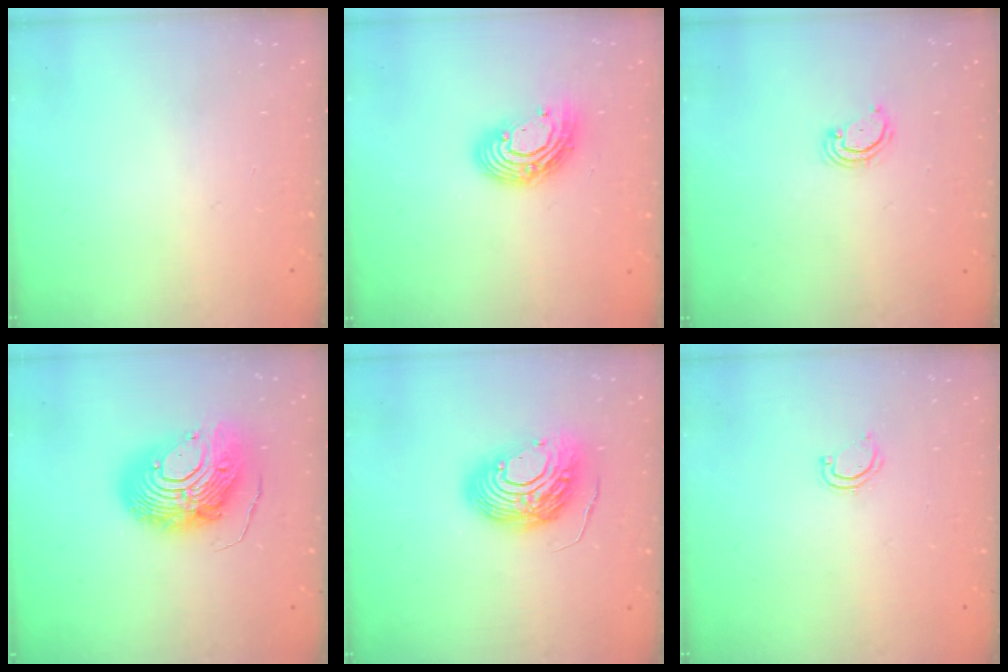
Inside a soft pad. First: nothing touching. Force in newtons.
{"total": 11.9, "press": 11.9, "slide": 1.0}
{"total": 2.9, "press": 2.8, "slide": 0.4}
{"total": 16.1, "press": 16.0, "slide": 1.4}
{"total": 13.0, "press": 13.0, "slide": 1.1}
{"total": 4.3, "press": 4.3, "slide": 0.4}